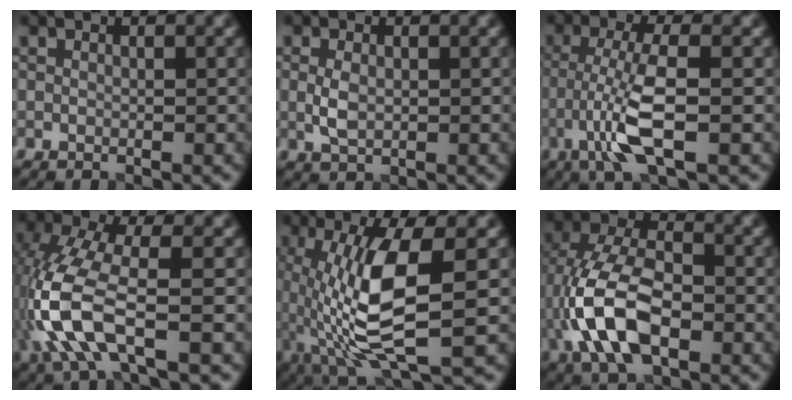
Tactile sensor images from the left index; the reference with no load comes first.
{"total": 2.0, "force": [0.1, 1.3, 1.6], "torque": [-0.037, 0.000, 0.003]}
{"total": 5.4, "force": [-2.0, 1.0, 5.0], "torque": [-0.101, 0.006, -0.045]}
{"total": 7.0, "force": [-2.3, 2.3, 6.1], "torque": [-0.153, 0.002, -0.054]}
{"total": 8.6, "force": [-0.8, 2.3, 8.2], "torque": [-0.173, 0.000, -0.014]}
{"total": 9.7, "force": [-2.4, 5.4, 7.8], "torque": [-0.163, 0.009, -0.058]}